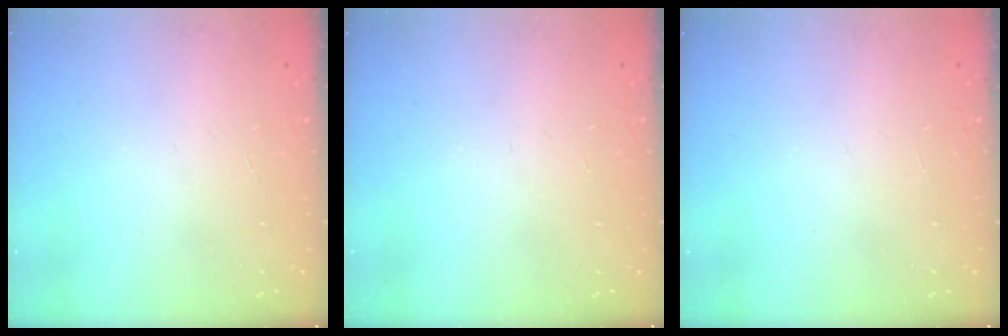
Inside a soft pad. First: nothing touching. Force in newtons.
{"total": 0.0}
{"total": 0.0}